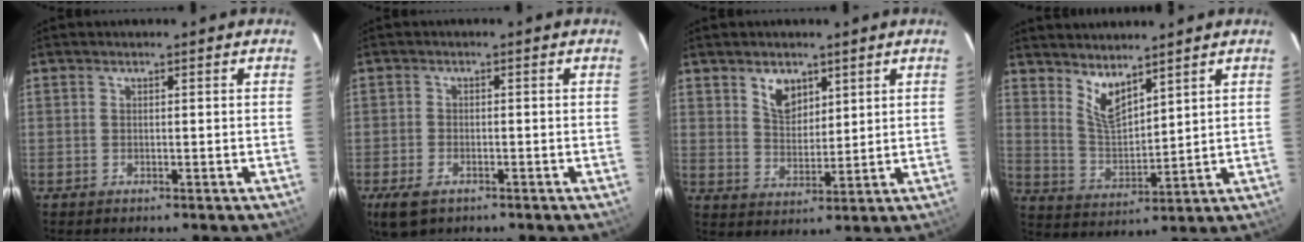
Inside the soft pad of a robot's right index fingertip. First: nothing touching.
{"total": 5.3, "force": [-3.1, 2.9, 3.1], "torque": [-0.078, -0.014, -0.057]}
{"total": 5.9, "force": [3.5, 3.7, 3.1], "torque": [-0.047, 0.004, 0.068]}
{"total": 6.7, "force": [5.0, 2.2, 3.9], "torque": [-0.071, -0.011, 0.105]}